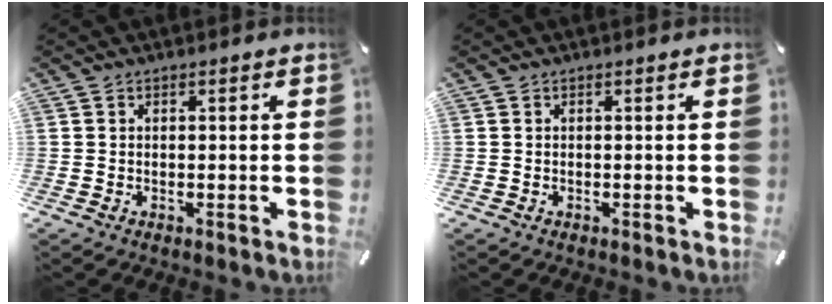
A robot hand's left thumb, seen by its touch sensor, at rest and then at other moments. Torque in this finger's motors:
{"motor_torque": [-0.10, 0.10, 0.05, 0.05, 0.00]}